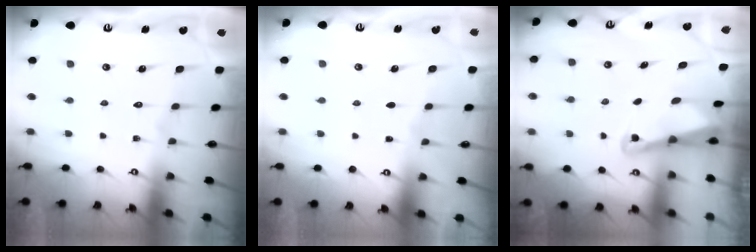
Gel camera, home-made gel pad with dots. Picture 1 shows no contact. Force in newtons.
{"total": 0.0}
{"total": 2.5, "press": 2.4, "slide": 0.6}